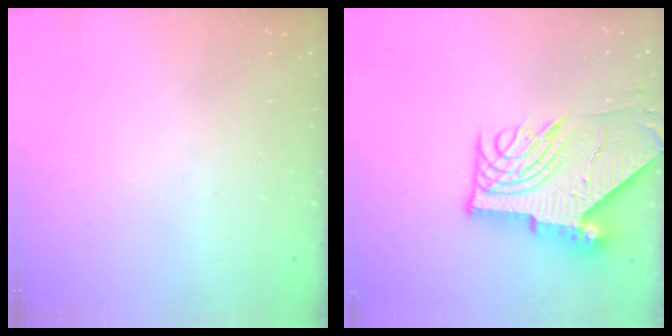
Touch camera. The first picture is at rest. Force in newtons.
{"total": 13.4, "press": 13.4, "slide": 1.3}